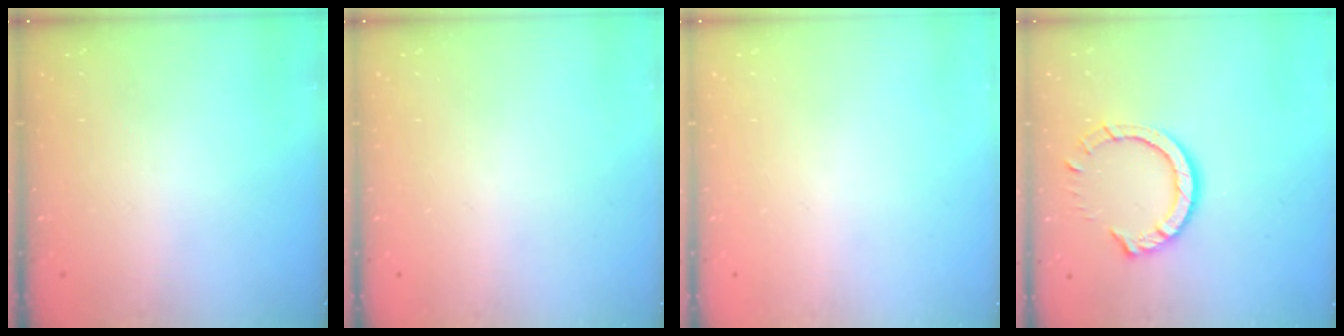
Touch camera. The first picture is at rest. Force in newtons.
{"total": 0.0}
{"total": 0.0}
{"total": 9.5, "press": 9.5, "slide": 1.1}